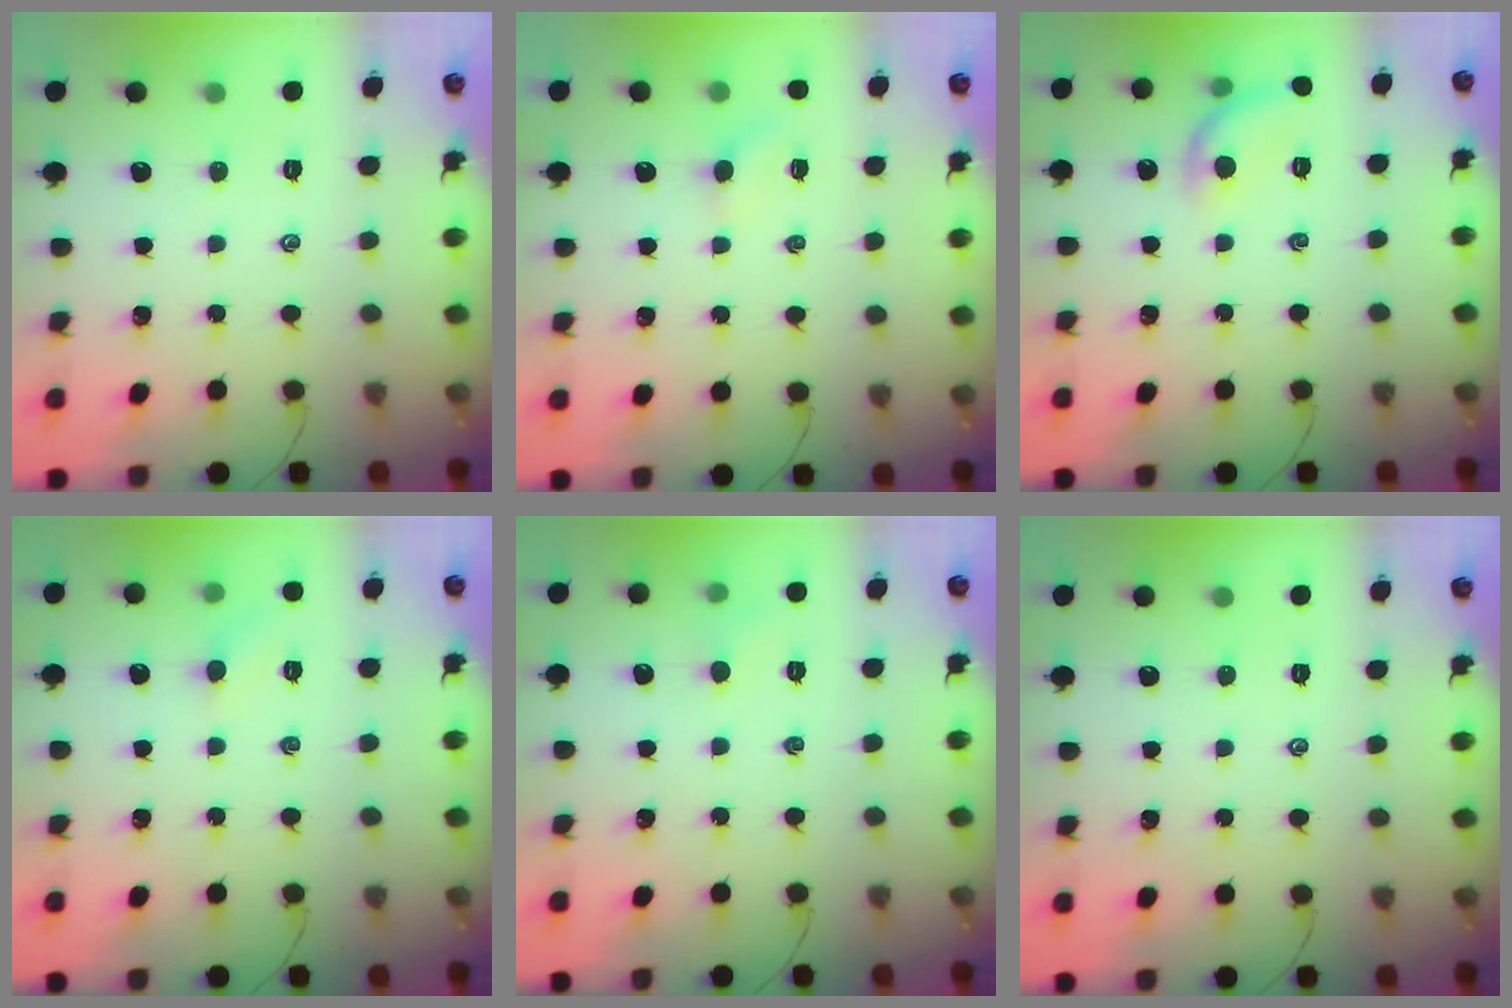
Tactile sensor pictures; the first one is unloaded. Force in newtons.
{"total": 2.8, "press": 2.6, "slide": 1.0}
{"total": 9.7, "press": 9.6, "slide": 1.3}
{"total": 4.2, "press": 4.1, "slide": 1.2}
{"total": 3.2, "press": 3.0, "slide": 1.1}
{"total": 0.0}